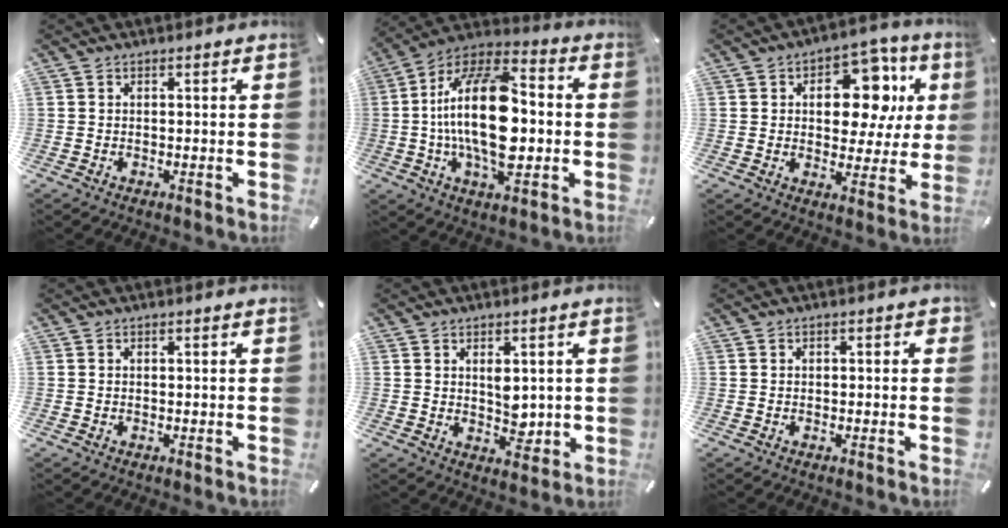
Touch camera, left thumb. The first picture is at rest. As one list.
[{"total": 22.8, "force": [-1.2, 11.9, 19.4], "torque": [-0.377, -0.005, -0.024]}, {"total": 15.3, "force": [4.9, 9.6, 10.8], "torque": [-0.134, -0.023, 0.081]}, {"total": 0.0}, {"total": 5.1, "force": [1.0, 3.5, 3.5], "torque": [-0.028, -0.015, 0.013]}, {"total": 1.0, "force": [-0.1, 0.8, 0.5], "torque": [-0.009, 0.006, -0.003]}]